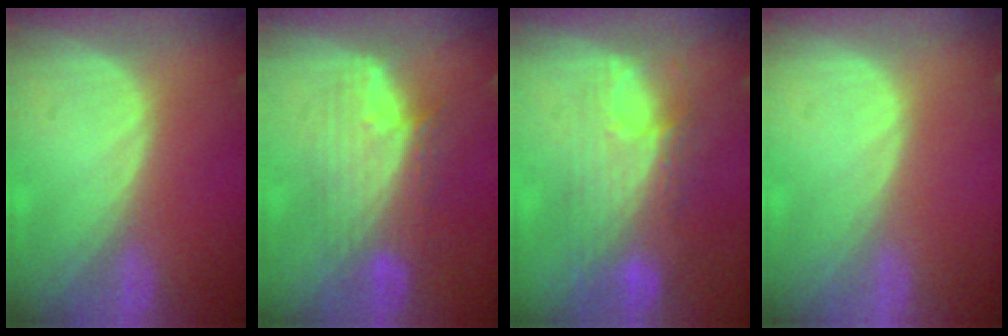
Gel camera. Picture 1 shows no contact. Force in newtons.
{"total": 7.7, "press": 7.6, "slide": 0.7}
{"total": 9.1, "press": 8.5, "slide": 3.4}
{"total": 0.0}